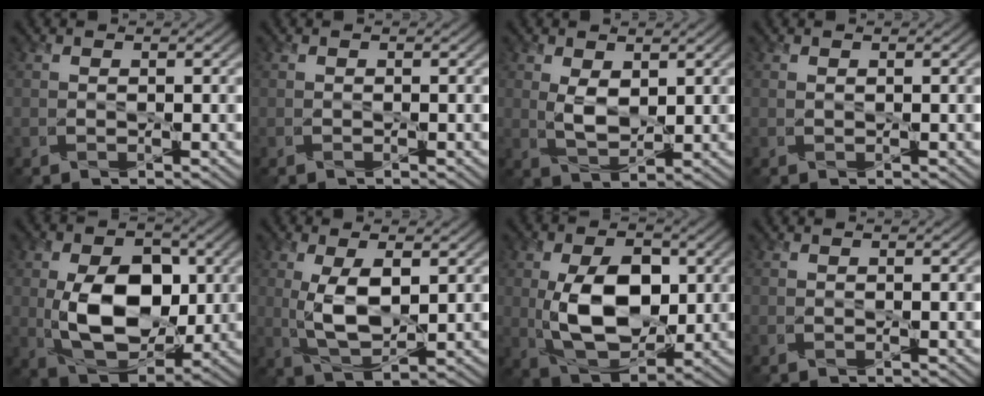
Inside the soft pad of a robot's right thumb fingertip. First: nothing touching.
{"total": 0.0}
{"total": 3.8, "force": [1.0, 2.0, 3.0], "torque": [-0.070, -0.005, 0.025]}
{"total": 0.0}
{"total": 12.2, "force": [-0.2, 7.8, 9.3], "torque": [-0.173, -0.004, 0.000]}
{"total": 7.2, "force": [0.8, 3.2, 6.3], "torque": [-0.141, -0.004, 0.021]}
{"total": 11.5, "force": [0.0, 6.9, 9.2], "torque": [-0.174, -0.002, 0.005]}
{"total": 0.0}